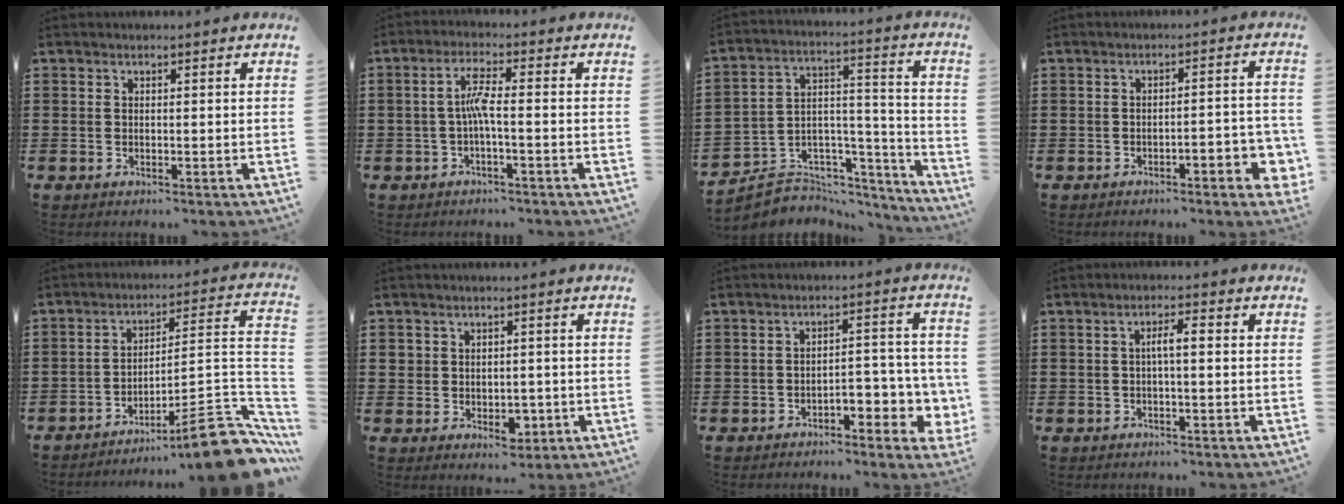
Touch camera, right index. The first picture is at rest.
{"total": 4.1, "force": [-0.8, 0.4, 4.0], "torque": [-0.082, -0.001, -0.021]}
{"total": 4.7, "force": [-3.7, 2.9, 0.2], "torque": [-0.015, -0.001, -0.072]}
{"total": 3.8, "force": [-2.3, 0.7, 3.0], "torque": [-0.049, 0.001, -0.040]}
{"total": 11.9, "force": [-8.5, 1.5, 8.2], "torque": [-0.107, 0.021, -0.152]}
{"total": 3.2, "force": [0.3, 3.0, 1.2], "torque": [-0.026, 0.006, 0.002]}
{"total": 4.5, "force": [-2.3, 2.2, 3.2], "torque": [-0.046, 0.006, -0.047]}
{"total": 2.7, "force": [-0.2, 0.5, 2.6], "torque": [-0.050, 0.004, -0.006]}